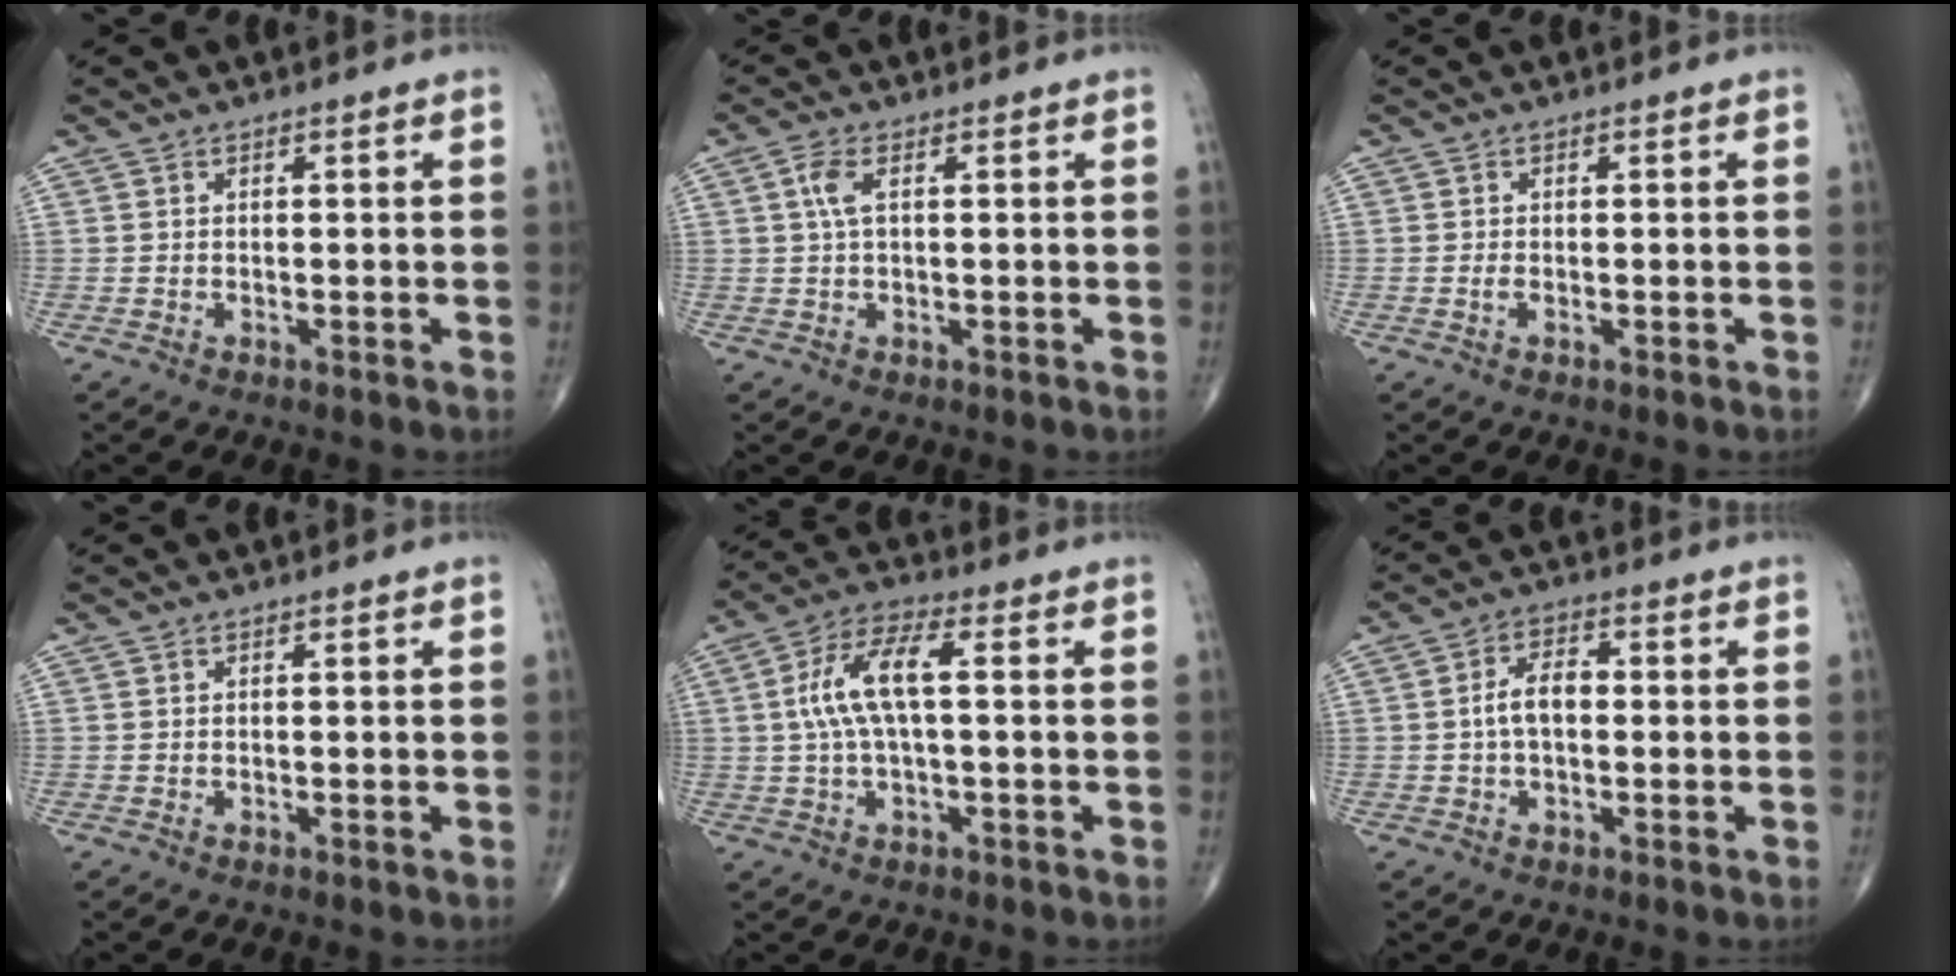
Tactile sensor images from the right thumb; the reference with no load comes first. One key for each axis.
{"total": 3.2, "fx": 0.9, "fy": 1.3, "fz": 2.8, "tx": -0.071, "ty": 0.007, "tz": 0.016}
{"total": 0.8, "fx": -0.2, "fy": 0.4, "fz": 0.7, "tx": -0.014, "ty": -0.001, "tz": -0.005}
{"total": 0.0}
{"total": 10.2, "fx": 1.0, "fy": 3.7, "fz": 9.5, "tx": -0.203, "ty": 0.030, "tz": 0.016}
{"total": 5.3, "fx": -0.2, "fy": 3.0, "fz": 4.4, "tx": -0.082, "ty": 0.019, "tz": -0.009}